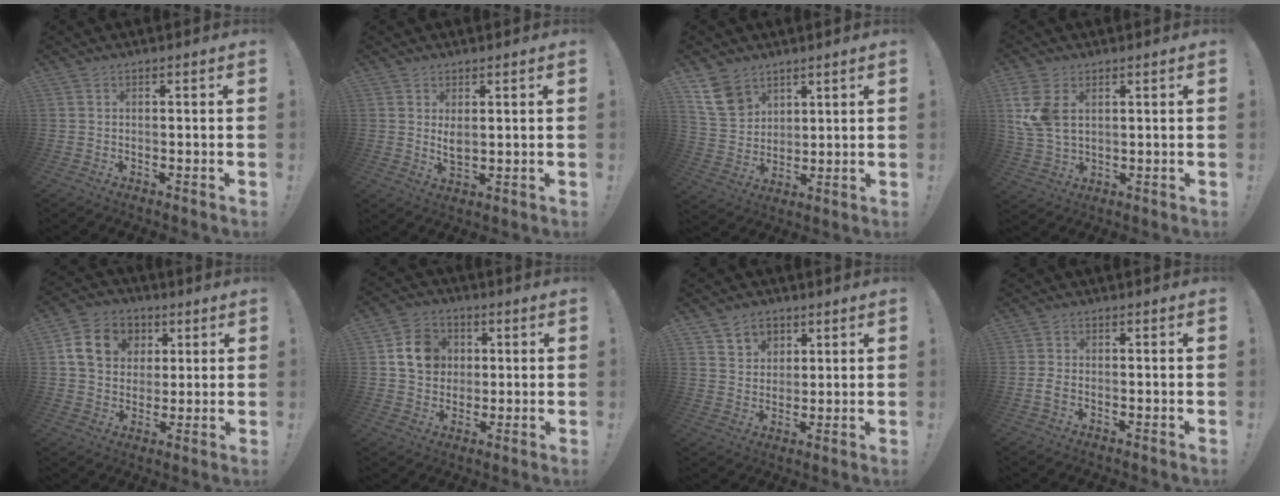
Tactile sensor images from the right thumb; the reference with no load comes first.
{"total": 3.4, "force": [1.6, 1.5, 2.7], "torque": [-0.037, -0.016, 0.026]}
{"total": 11.6, "force": [7.1, 8.2, 4.1], "torque": [-0.070, -0.035, 0.144]}
{"total": 10.7, "force": [3.9, 6.6, 7.5], "torque": [-0.158, -0.012, 0.077]}
{"total": 13.2, "force": [4.3, 10.9, 6.1], "torque": [-0.085, -0.004, 0.089]}
{"total": 11.2, "force": [2.7, 9.7, 4.8], "torque": [-0.059, -0.001, 0.057]}
{"total": 6.4, "force": [3.7, 5.2, 1.0], "torque": [-0.009, -0.028, 0.072]}
{"total": 2.1, "force": [-0.9, 1.1, 1.6], "torque": [-0.038, 0.005, -0.015]}